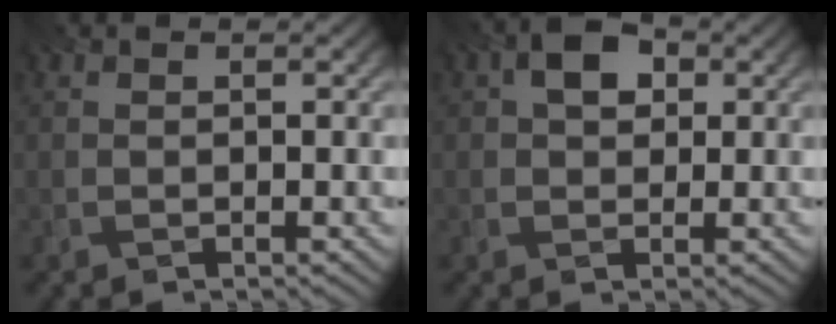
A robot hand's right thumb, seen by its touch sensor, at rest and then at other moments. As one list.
[{"total": 3.3, "force": [1.0, 2.2, 2.3], "torque": [-0.041, 0.010, 0.008]}]